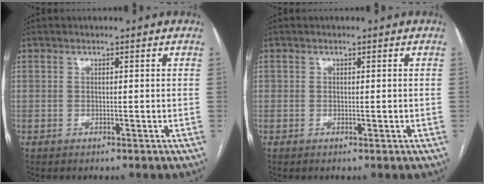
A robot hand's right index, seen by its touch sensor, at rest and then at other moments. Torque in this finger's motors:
{"motor_torque": [-0.23, 0.39, 0.00, 0.01]}